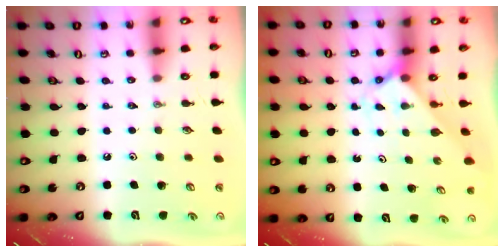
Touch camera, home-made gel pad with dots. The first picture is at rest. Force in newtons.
{"total": 2.1, "press": 2.1, "slide": 0.2}